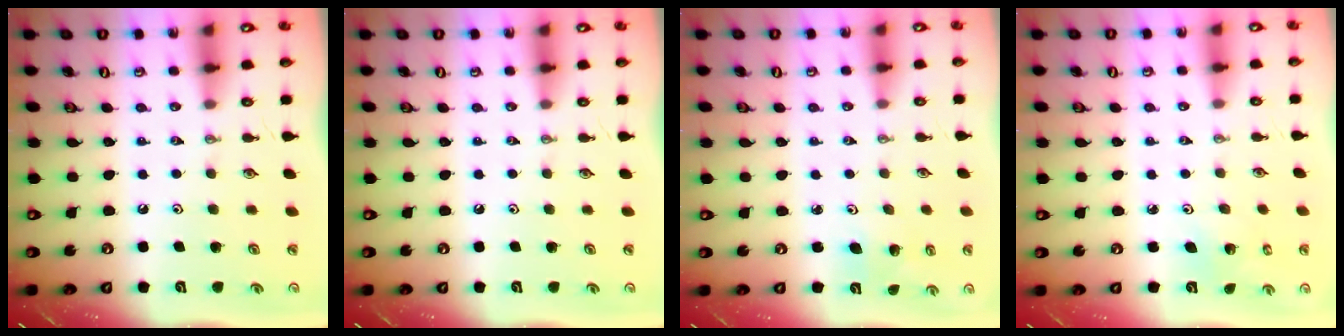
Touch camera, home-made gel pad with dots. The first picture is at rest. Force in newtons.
{"total": 0.0}
{"total": 3.9, "press": 3.6, "slide": 1.5}
{"total": 2.3, "press": 2.3, "slide": 0.2}